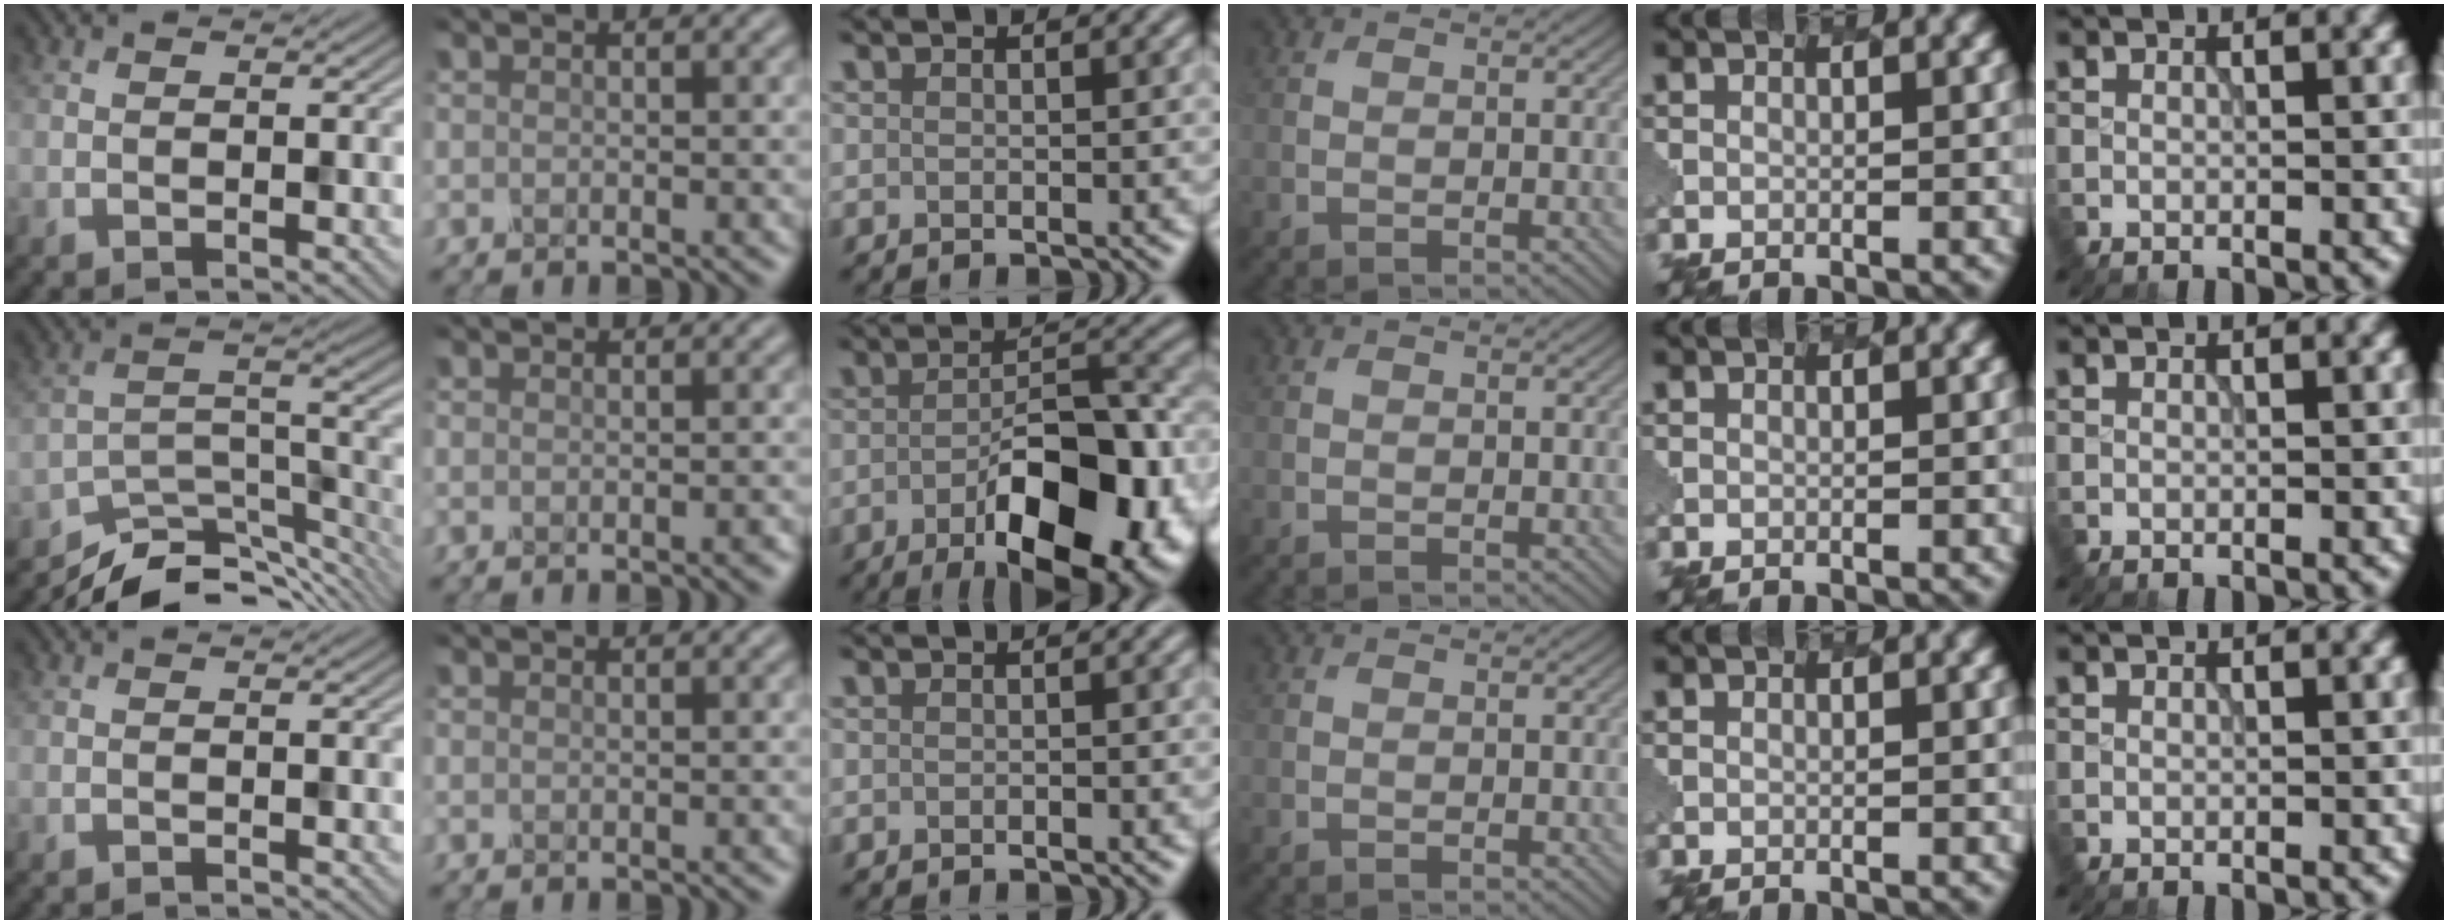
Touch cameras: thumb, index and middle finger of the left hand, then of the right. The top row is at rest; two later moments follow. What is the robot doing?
{"motion": "dispense", "object": "glue stick"}